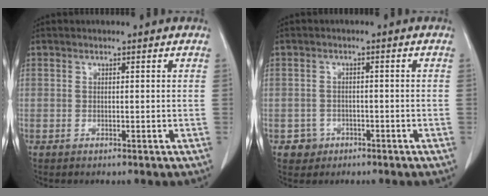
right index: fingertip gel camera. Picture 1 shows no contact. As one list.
[{"total": 2.5, "force": [-1.3, 2.1, -0.2], "torque": [0.008, 0.013, -0.017]}]